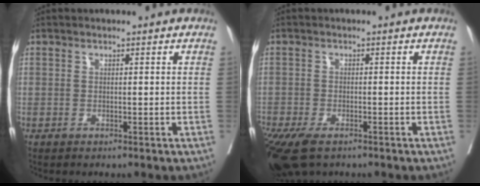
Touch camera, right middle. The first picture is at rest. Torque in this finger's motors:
{"motor_torque": [1.10, -1.04, 0.54, 0.20]}